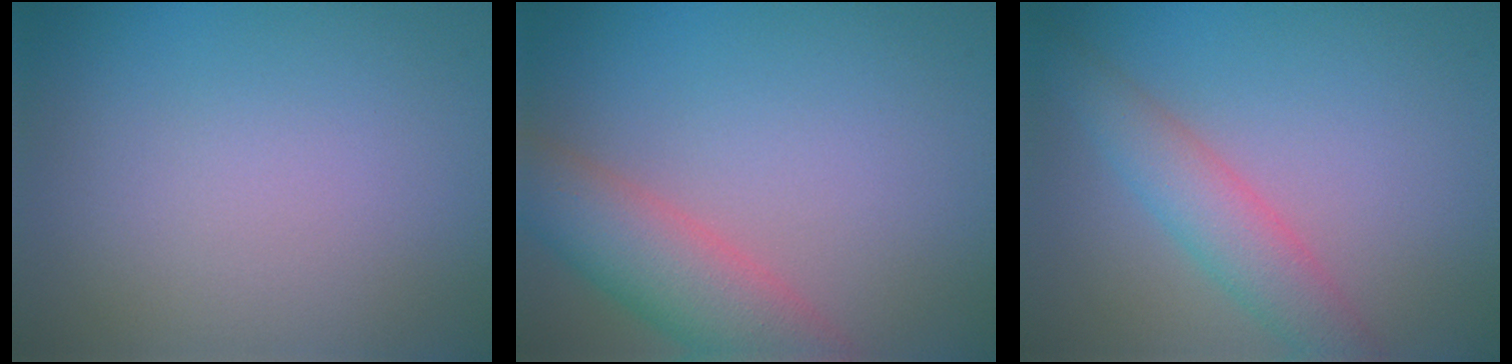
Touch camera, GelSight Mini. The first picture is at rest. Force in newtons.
{"total": 6.1, "press": 6.1, "slide": 0.5}
{"total": 3.7, "press": 3.7, "slide": 0.1}